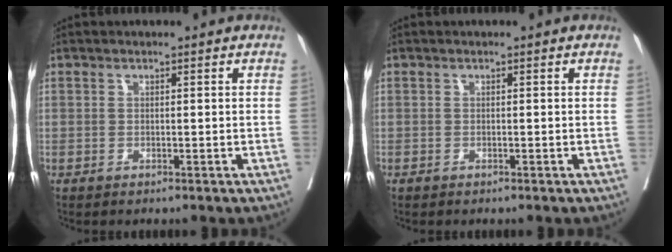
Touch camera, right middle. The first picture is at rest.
{"total": 0.0}